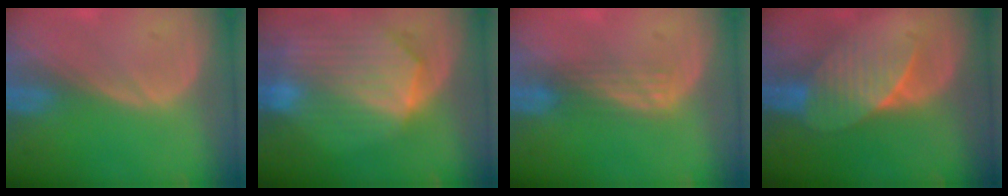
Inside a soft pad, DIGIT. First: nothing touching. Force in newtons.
{"total": 10.4, "press": 9.2, "slide": 4.9}
{"total": 2.9, "press": 2.5, "slide": 1.5}
{"total": 7.0, "press": 6.6, "slide": 2.3}